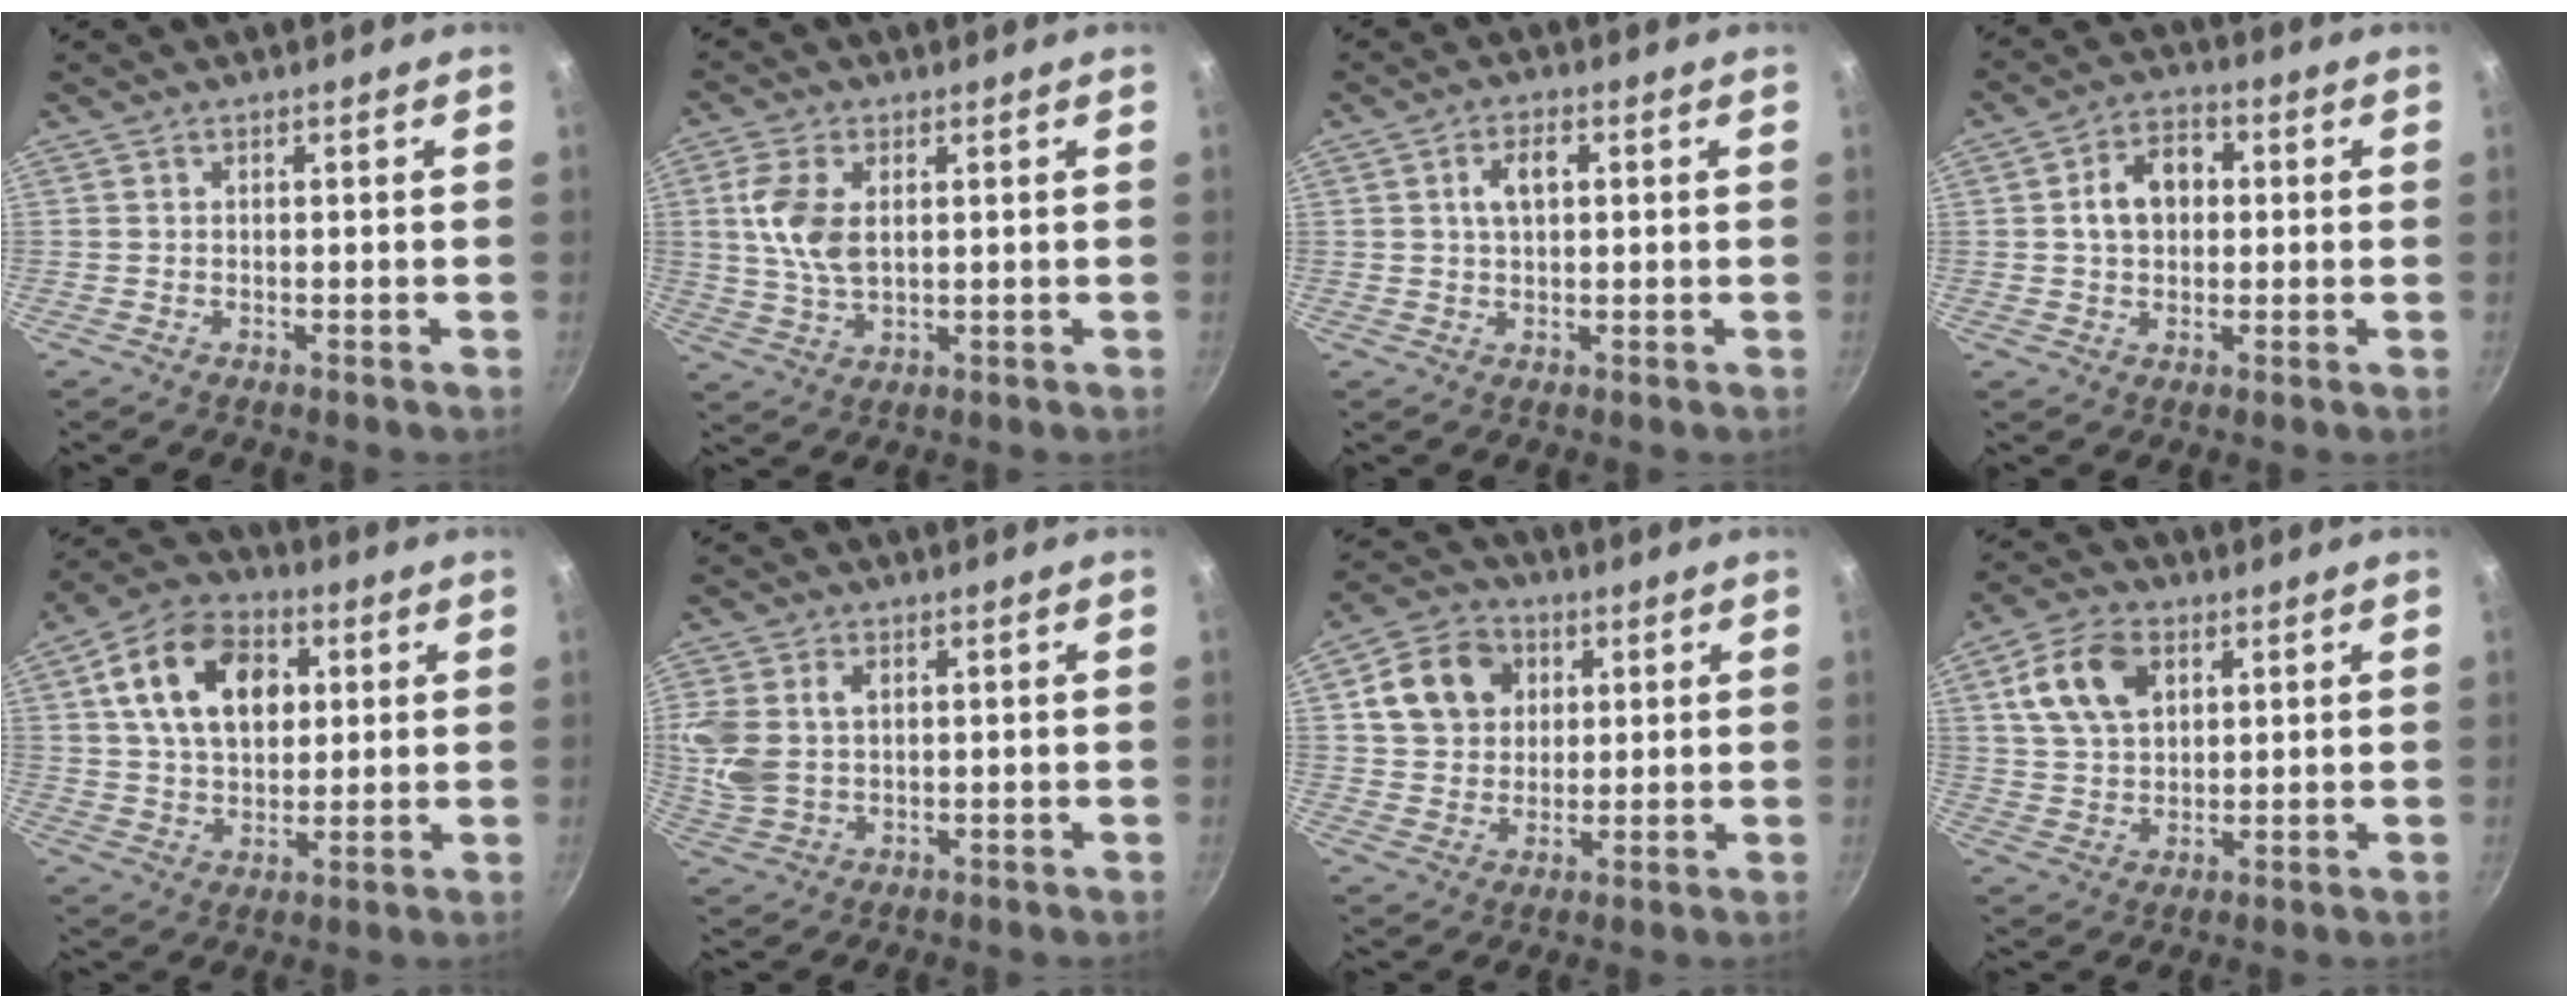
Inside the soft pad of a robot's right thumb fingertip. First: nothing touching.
{"total": 8.7, "force": [1.7, 4.9, 6.9], "torque": [-0.137, -0.004, 0.035]}
{"total": 4.5, "force": [1.0, 2.5, 3.6], "torque": [-0.052, 0.010, 0.016]}
{"total": 8.4, "force": [1.0, 6.2, 5.6], "torque": [-0.065, 0.018, 0.008]}
{"total": 16.7, "force": [4.6, 11.2, 11.4], "torque": [-0.166, 0.006, 0.067]}
{"total": 9.4, "force": [1.9, 6.6, 6.4], "torque": [-0.132, -0.001, 0.041]}
{"total": 11.7, "force": [3.6, 9.6, 5.6], "torque": [-0.078, 0.007, 0.055]}
{"total": 11.5, "force": [4.2, 7.6, 7.6], "torque": [-0.124, 0.002, 0.075]}